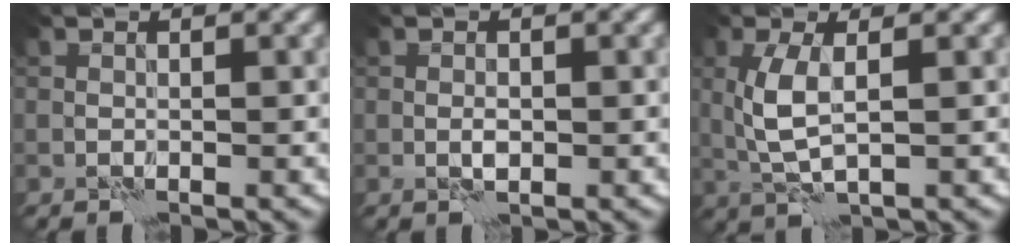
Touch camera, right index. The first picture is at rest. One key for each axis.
{"total": 0.9, "fx": -0.1, "fy": 0.3, "fz": 0.8, "tx": -0.017, "ty": 0.004, "tz": -0.004}
{"total": 4.0, "fx": 0.4, "fy": 1.4, "fz": 3.7, "tx": -0.087, "ty": 0.001, "tz": 0.010}